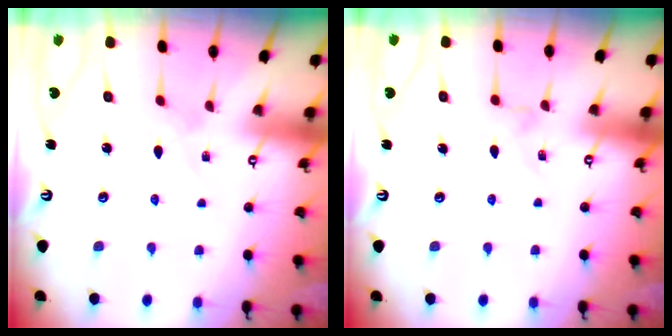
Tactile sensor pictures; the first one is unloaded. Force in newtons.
{"total": 0.9, "press": 0.8, "slide": 0.3}